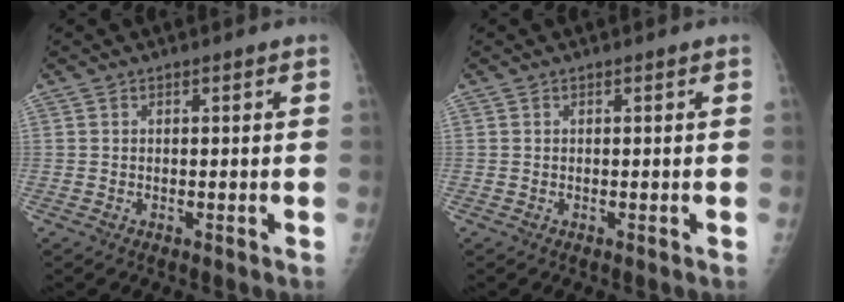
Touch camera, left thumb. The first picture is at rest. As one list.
[{"total": 0.0}]